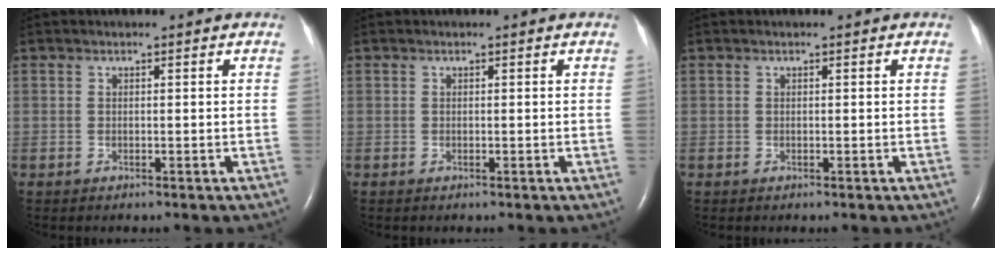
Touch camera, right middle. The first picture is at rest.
{"total": 0.0}
{"total": 0.0}